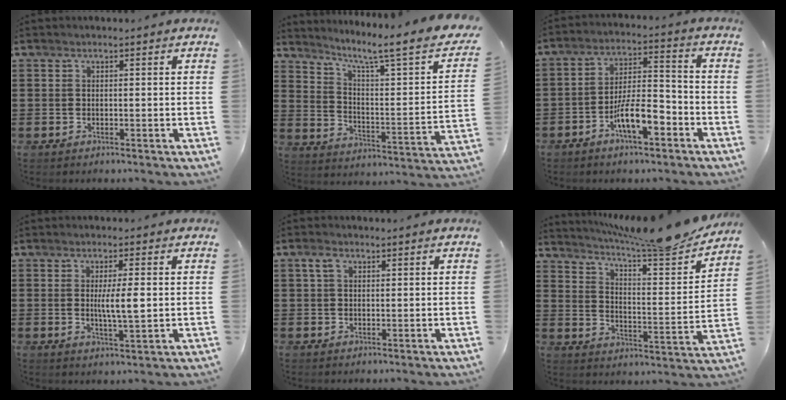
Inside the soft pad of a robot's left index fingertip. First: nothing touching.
{"total": 5.7, "force": [3.9, -0.1, 4.2], "torque": [-0.092, -0.037, 0.049]}
{"total": 8.3, "force": [-4.7, 2.6, 6.3], "torque": [-0.127, 0.008, -0.088]}
{"total": 4.8, "force": [0.4, 0.6, 4.8], "torque": [-0.087, -0.002, 0.004]}
{"total": 2.2, "force": [0.8, 1.3, 1.5], "torque": [-0.036, 0.008, 0.013]}
{"total": 9.6, "force": [8.5, 0.0, 4.4], "torque": [-0.087, -0.061, 0.137]}